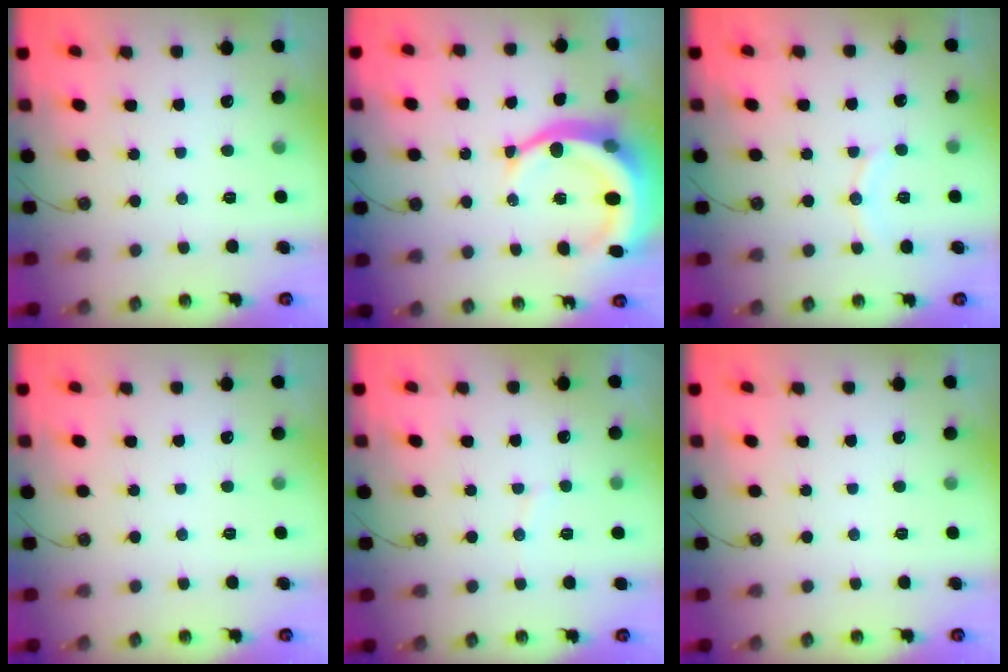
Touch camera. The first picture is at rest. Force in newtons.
{"total": 12.7, "press": 12.6, "slide": 1.6}
{"total": 6.8, "press": 6.8, "slide": 0.7}
{"total": 0.0}
{"total": 4.7, "press": 4.5, "slide": 1.4}
{"total": 0.0}